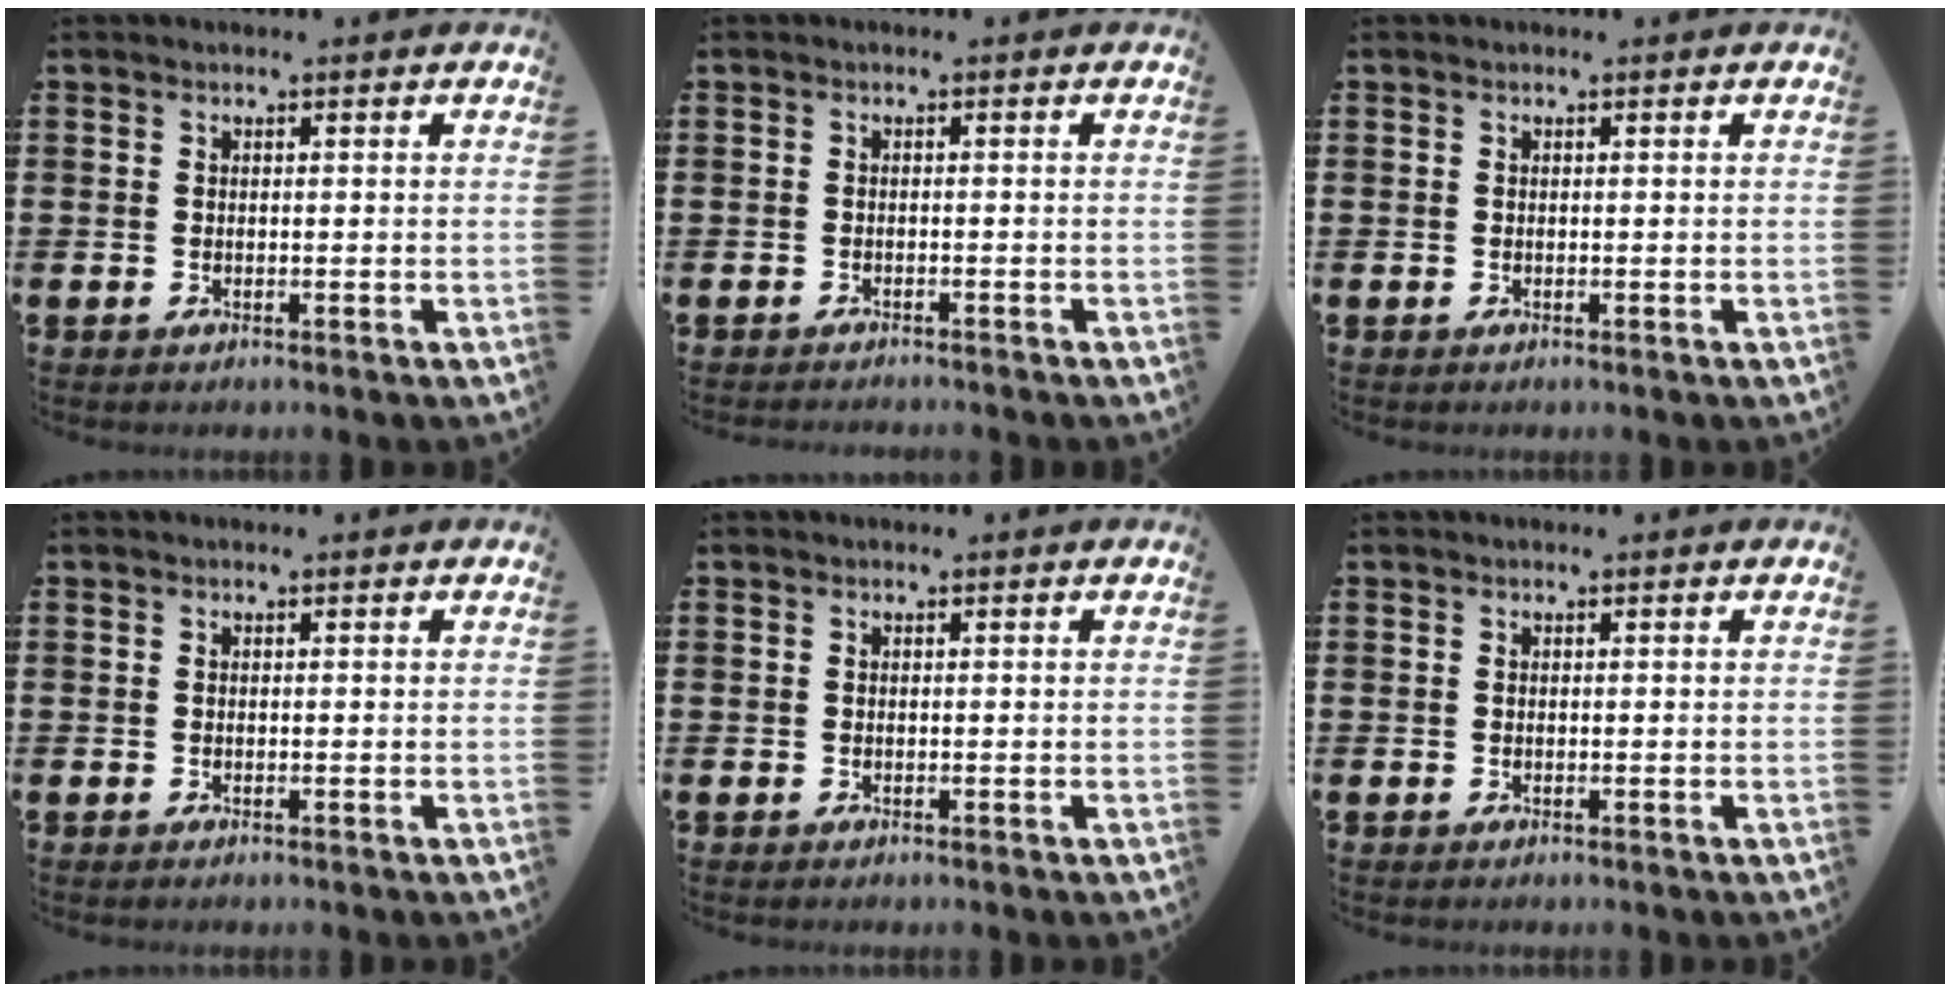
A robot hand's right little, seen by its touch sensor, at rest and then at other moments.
{"total": 0.7, "force": [-0.7, -0.1, 0.0], "torque": [0.000, -0.001, -0.014]}
{"total": 0.0}
{"total": 0.0}
{"total": 0.0}
{"total": 0.0}